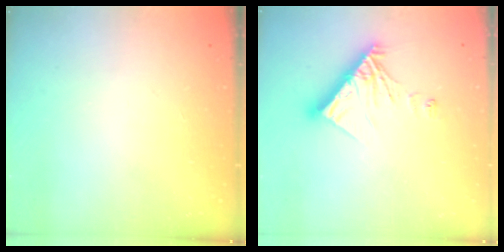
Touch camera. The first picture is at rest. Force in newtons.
{"total": 11.1, "press": 11.0, "slide": 1.3}